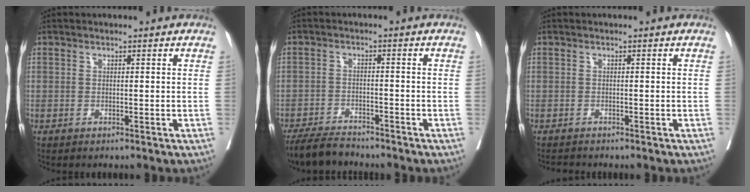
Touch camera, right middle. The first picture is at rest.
{"total": 5.7, "force": [-5.4, 1.0, 1.6], "torque": [-0.027, -0.017, -0.095]}
{"total": 1.1, "force": [-1.1, 0.1, 0.1], "torque": [-0.005, -0.006, -0.017]}